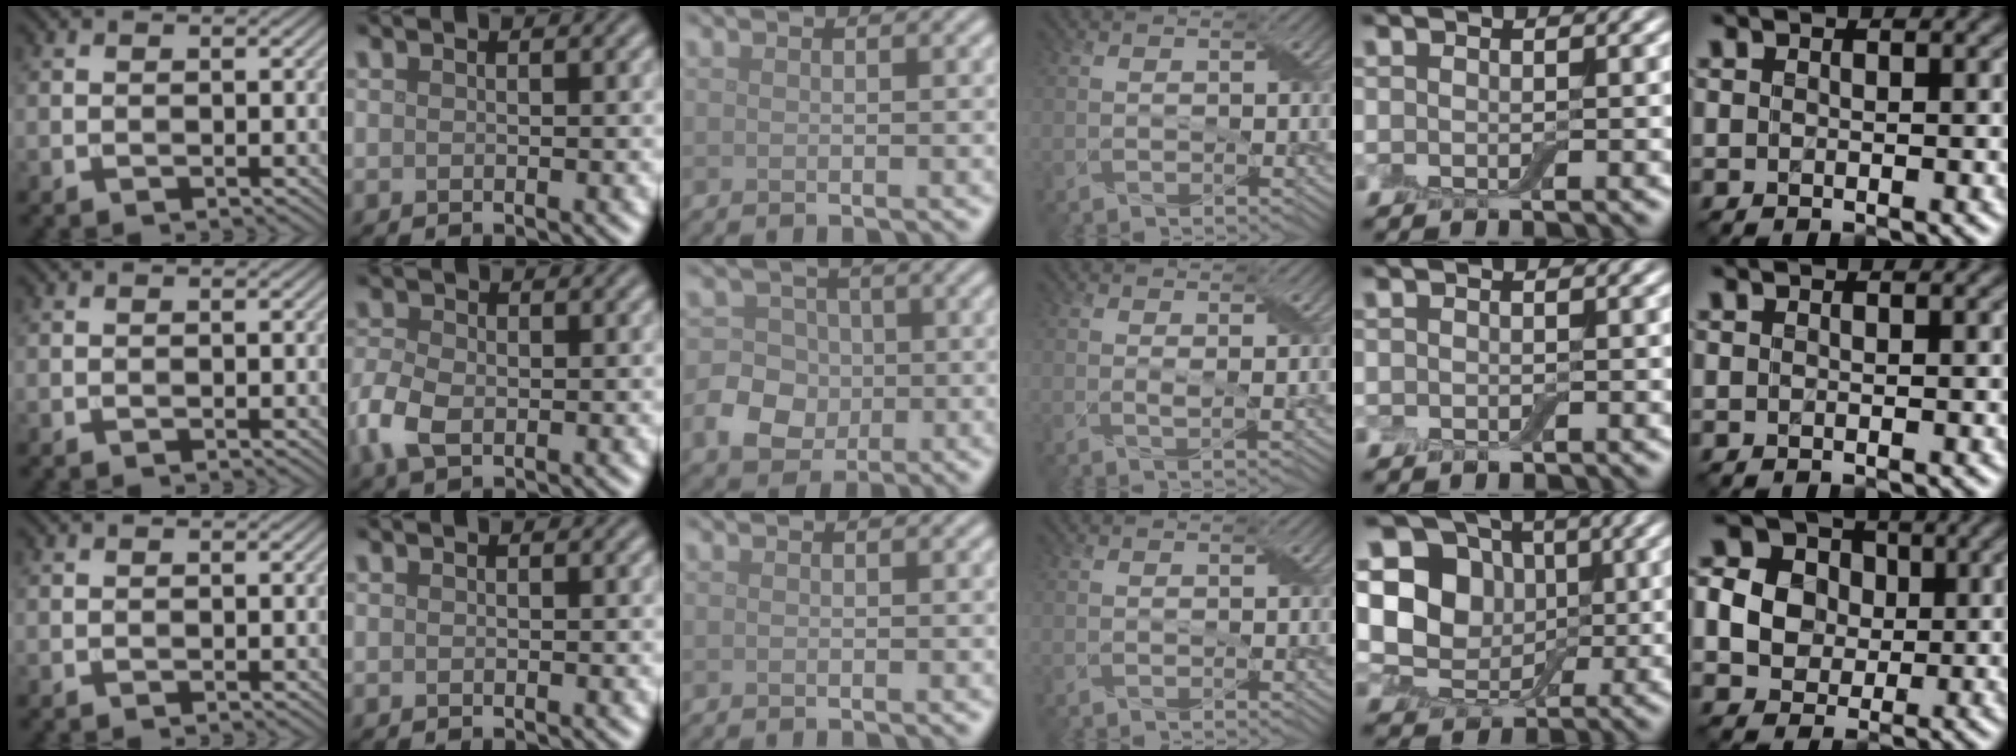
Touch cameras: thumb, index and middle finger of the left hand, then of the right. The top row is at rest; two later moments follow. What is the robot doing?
{"motion": "fold", "object": "aluminum foil"}